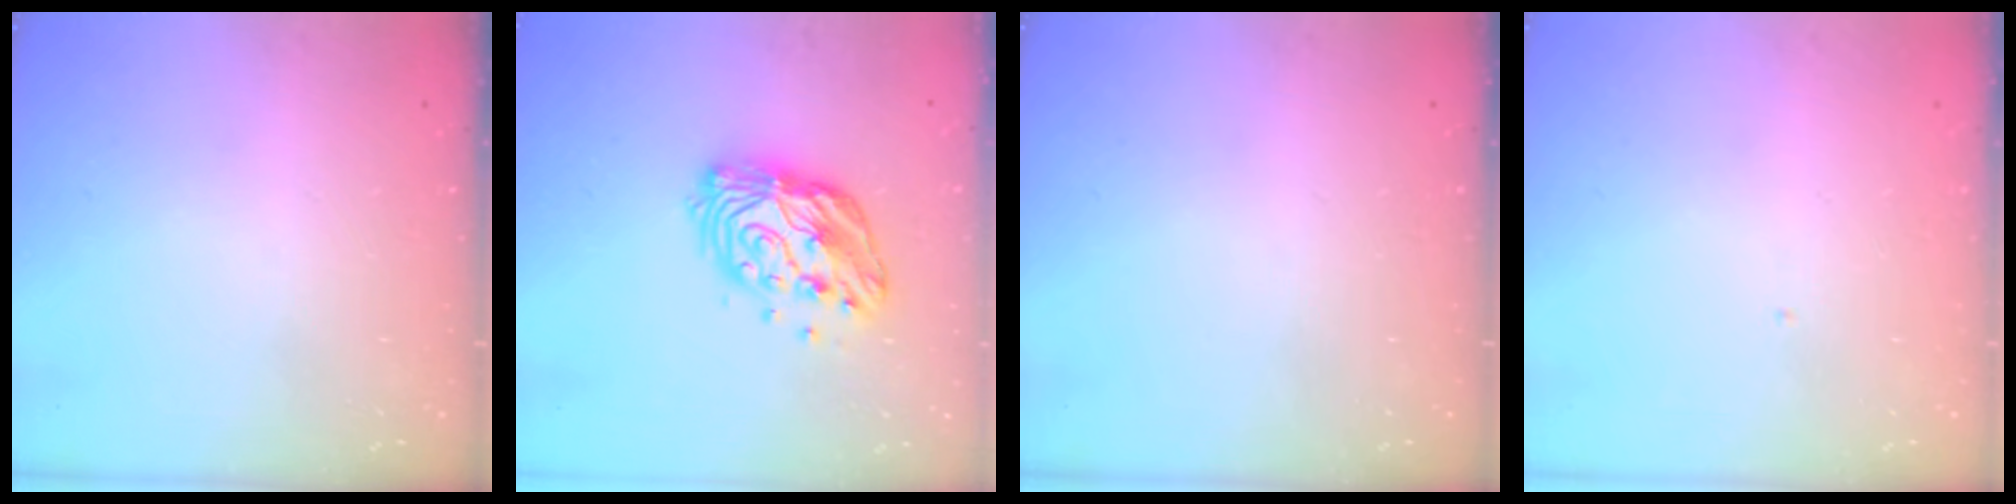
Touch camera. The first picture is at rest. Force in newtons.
{"total": 13.0, "press": 13.0, "slide": 0.9}
{"total": 0.0}
{"total": 0.0}